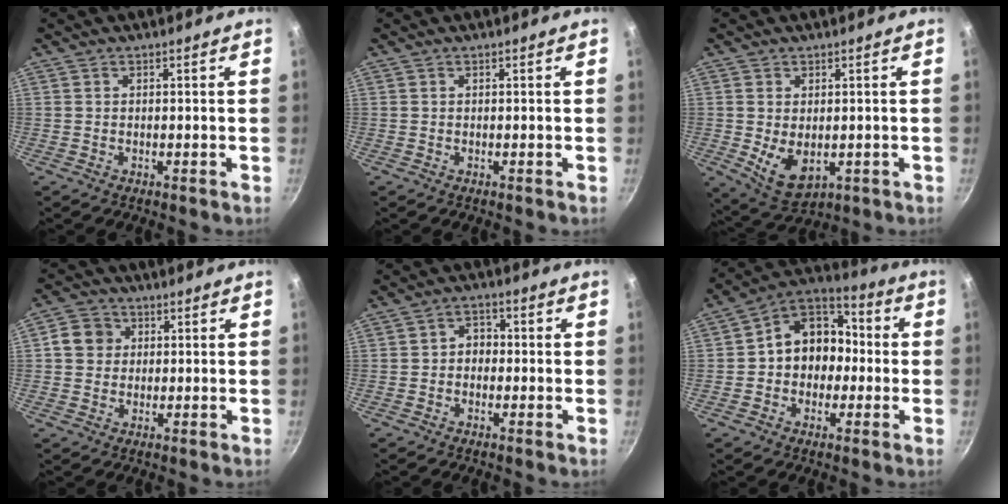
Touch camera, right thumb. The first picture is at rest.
{"total": 0.0}
{"total": 7.7, "force": [-0.7, 5.0, 5.8], "torque": [-0.091, -0.020, 0.010]}
{"total": 5.6, "force": [1.1, 5.1, 2.1], "torque": [-0.008, 0.007, 0.007]}
{"total": 3.7, "force": [-0.4, 3.1, 2.1], "torque": [-0.007, 0.013, -0.016]}
{"total": 13.5, "force": [-0.6, 11.0, 7.8], "torque": [-0.065, 0.046, -0.030]}